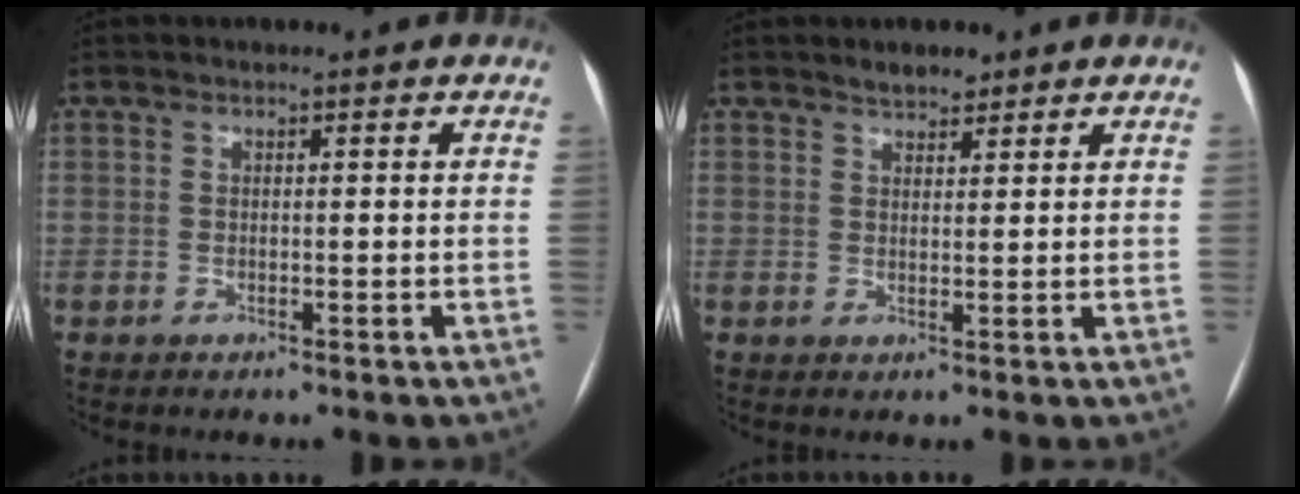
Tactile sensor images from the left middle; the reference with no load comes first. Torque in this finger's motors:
{"motor_torque": [-0.07, 0.10, -0.02, -0.01]}